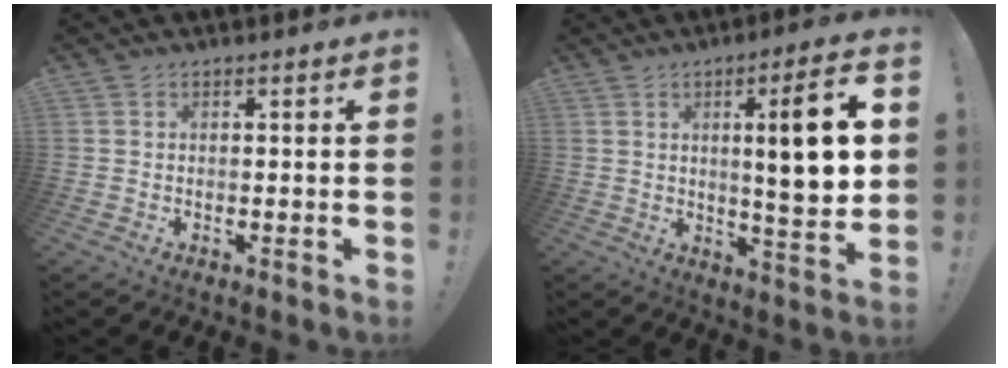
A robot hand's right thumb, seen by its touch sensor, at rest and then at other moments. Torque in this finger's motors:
{"motor_torque": [-0.05, 0.82, 0.70, 0.62, 0.07]}